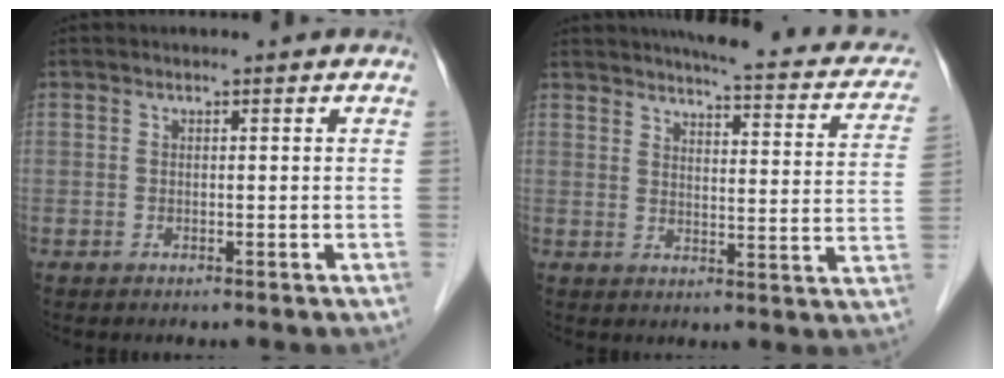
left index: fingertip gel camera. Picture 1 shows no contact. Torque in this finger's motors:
{"motor_torque": [0.31, -0.50, 0.19, 0.04]}